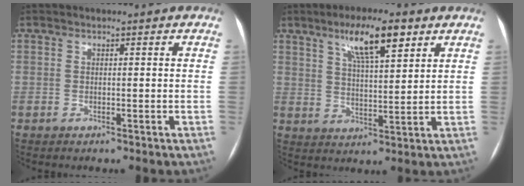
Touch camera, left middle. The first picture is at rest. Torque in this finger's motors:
{"motor_torque": [1.28, -0.85, 0.66, 0.05]}